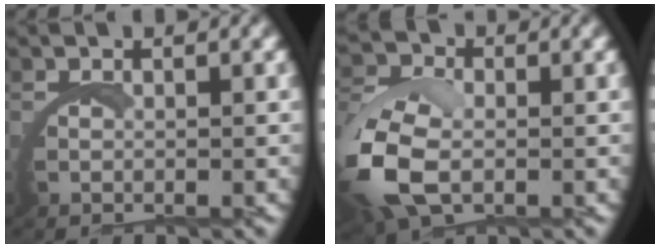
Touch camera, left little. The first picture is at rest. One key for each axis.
{"total": 4.6, "fx": -0.3, "fy": 3.1, "fz": 3.3, "tx": -0.107, "ty": -0.014, "tz": 0.000}